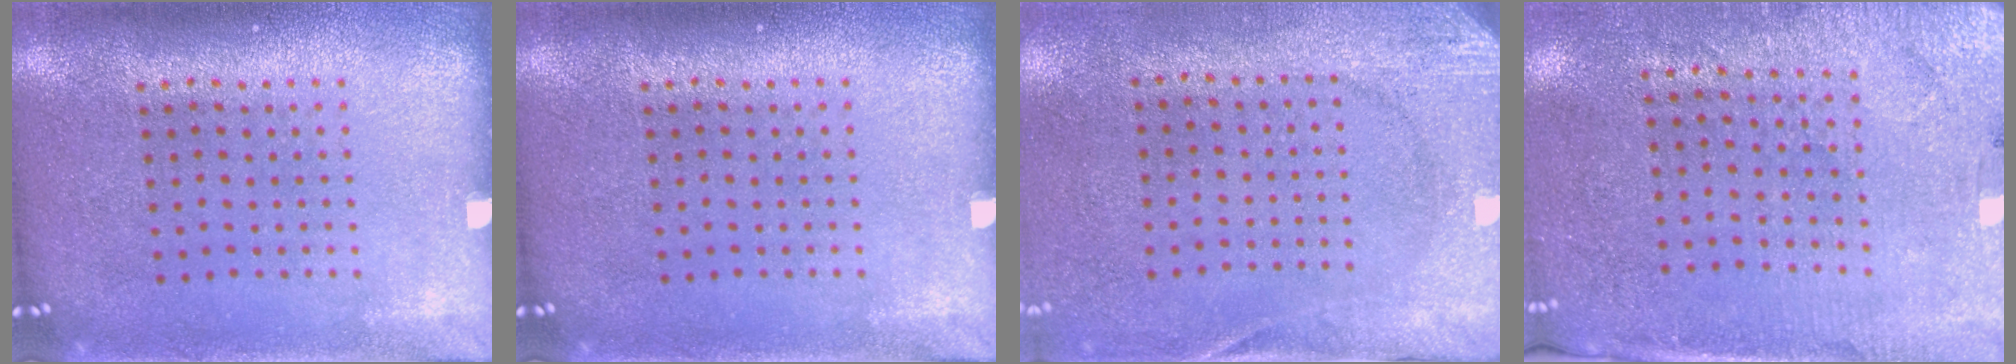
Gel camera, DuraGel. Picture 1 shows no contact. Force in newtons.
{"total": 0.0}
{"total": 2.8, "press": 2.1, "slide": 1.8}
{"total": 2.8, "press": 2.6, "slide": 1.1}